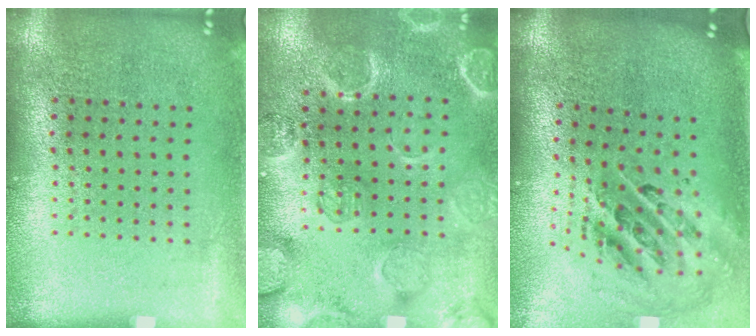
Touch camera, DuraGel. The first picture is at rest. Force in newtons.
{"total": 2.3, "press": 2.3, "slide": 0.4}
{"total": 1.9, "press": 1.5, "slide": 1.2}